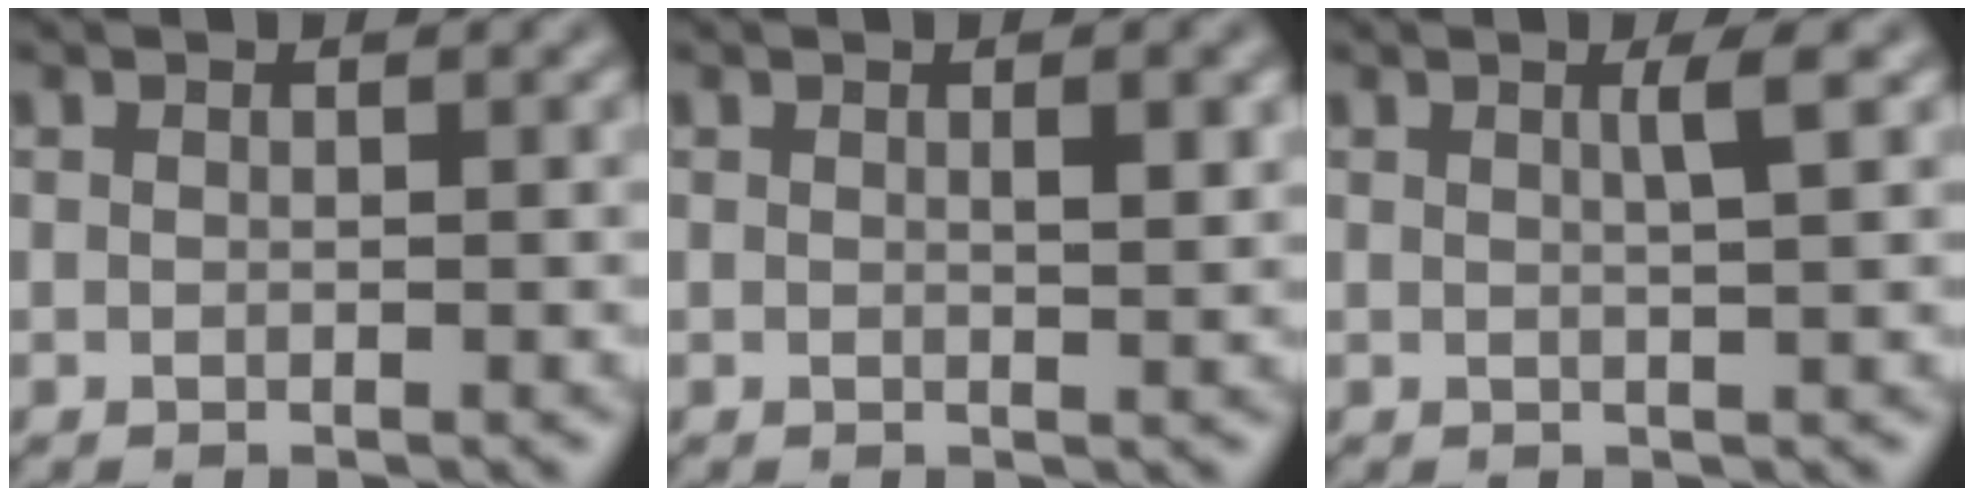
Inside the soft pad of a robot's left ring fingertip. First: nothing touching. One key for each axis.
{"total": 1.5, "fx": 0.5, "fy": 0.3, "fz": 1.4, "tx": -0.021, "ty": -0.002, "tz": 0.008}
{"total": 1.8, "fx": 0.7, "fy": 0.3, "fz": 1.7, "tx": -0.026, "ty": 0.000, "tz": 0.006}